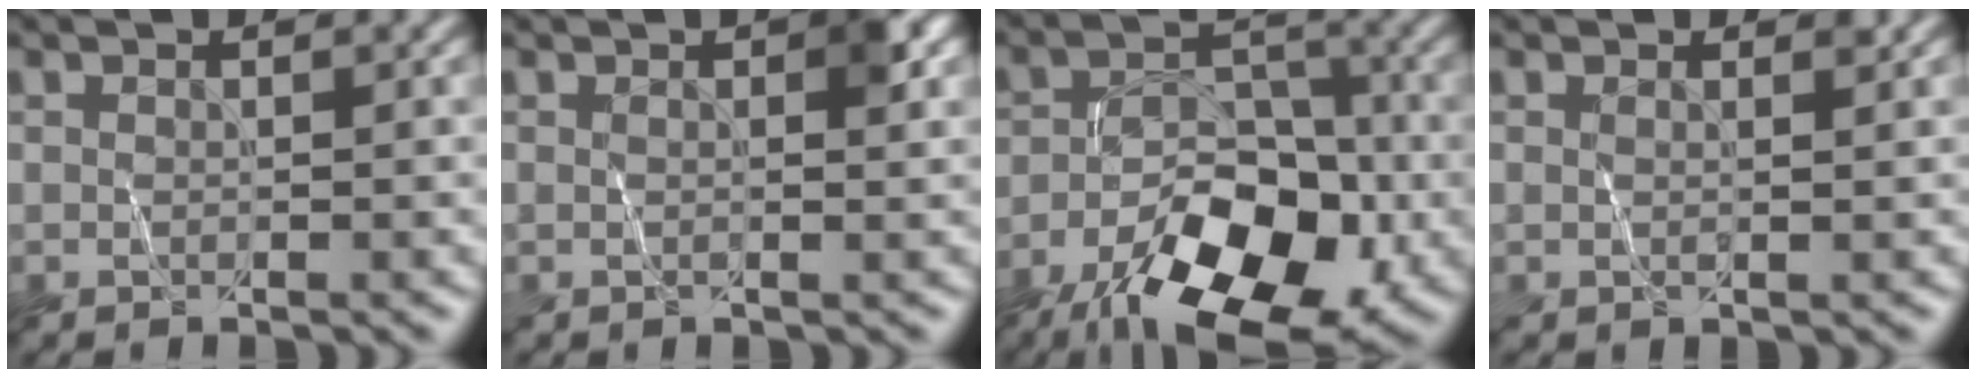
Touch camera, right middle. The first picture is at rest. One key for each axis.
{"total": 2.2, "fx": 0.5, "fy": 0.5, "fz": 2.1, "tx": -0.022, "ty": 0.005, "tz": 0.007}
{"total": 13.0, "fx": -7.3, "fy": 6.2, "fz": 8.8, "tx": -0.156, "ty": -0.010, "tz": -0.117}
{"total": 0.9, "fx": 0.5, "fy": 0.2, "fz": 0.7, "tx": -0.009, "ty": -0.002, "tz": 0.001}